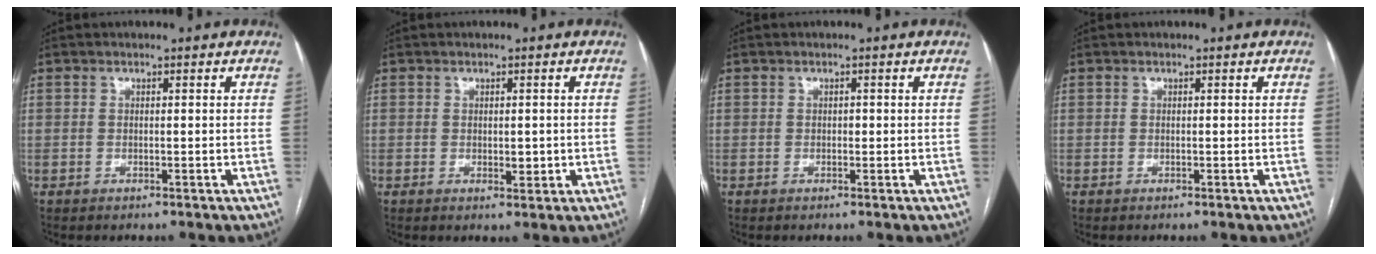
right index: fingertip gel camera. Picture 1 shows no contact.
{"total": 2.0, "force": [-0.1, 1.1, 1.7], "torque": [-0.024, -0.002, 0.006]}
{"total": 0.5, "force": [0.0, 0.4, 0.4], "torque": [-0.003, 0.002, -0.002]}
{"total": 0.0}